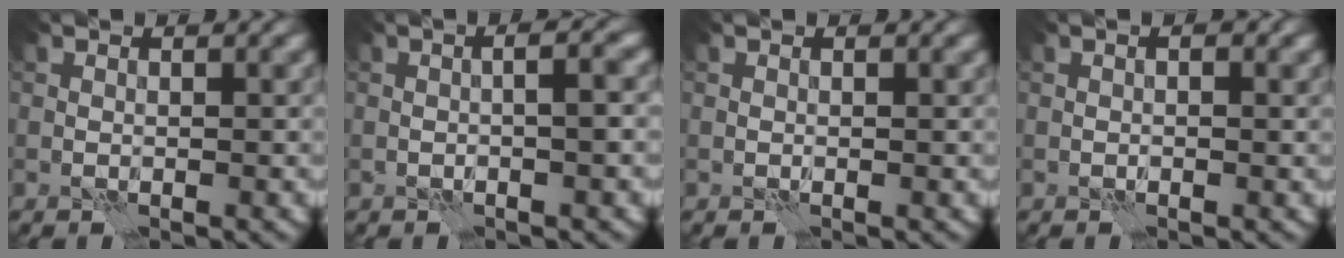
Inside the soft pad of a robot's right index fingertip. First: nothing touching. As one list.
[{"total": 4.0, "force": [0.4, 1.6, 3.7], "torque": [-0.011, 0.024, -0.018]}, {"total": 0.0}, {"total": 2.0, "force": [0.5, 1.0, 1.7], "torque": [-0.005, 0.002, -0.001]}]